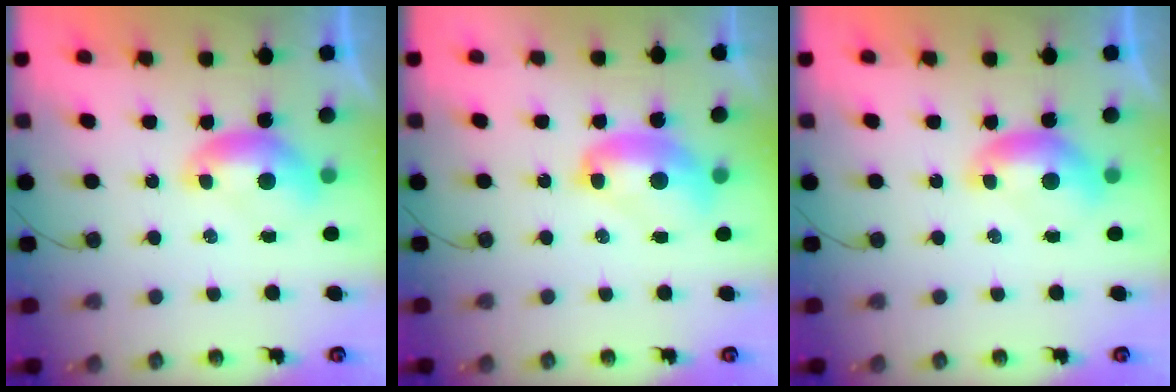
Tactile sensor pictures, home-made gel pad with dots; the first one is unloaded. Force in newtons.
{"total": 3.5, "press": 3.5, "slide": 0.4}
{"total": 0.0}